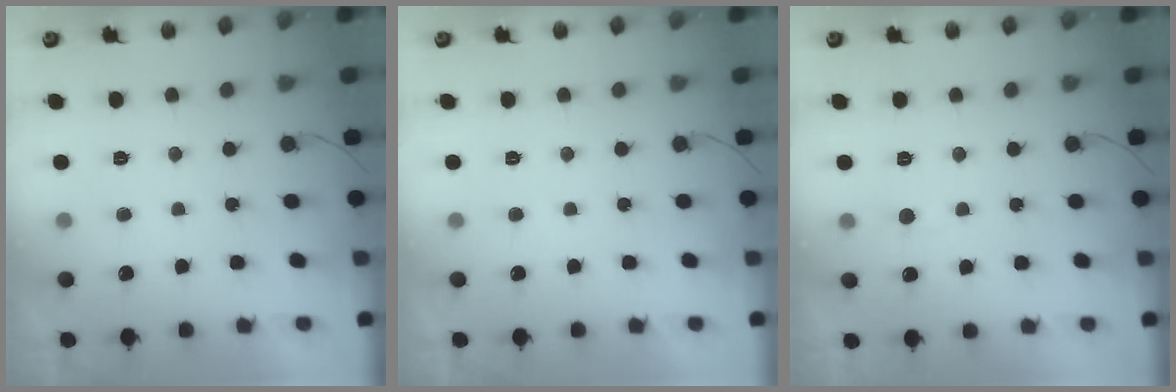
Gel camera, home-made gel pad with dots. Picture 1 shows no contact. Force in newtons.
{"total": 0.0}
{"total": 2.0, "press": 2.0, "slide": 0.2}